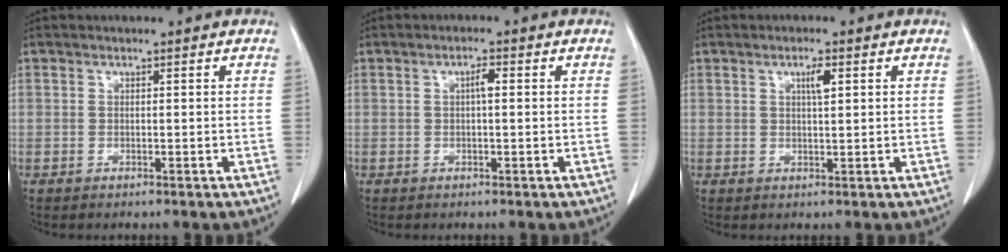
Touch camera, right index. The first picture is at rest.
{"total": 1.9, "force": [0.2, 0.2, 1.8], "torque": [-0.033, 0.004, 0.004]}
{"total": 2.3, "force": [1.0, 0.3, 2.1], "torque": [-0.037, -0.001, 0.016]}